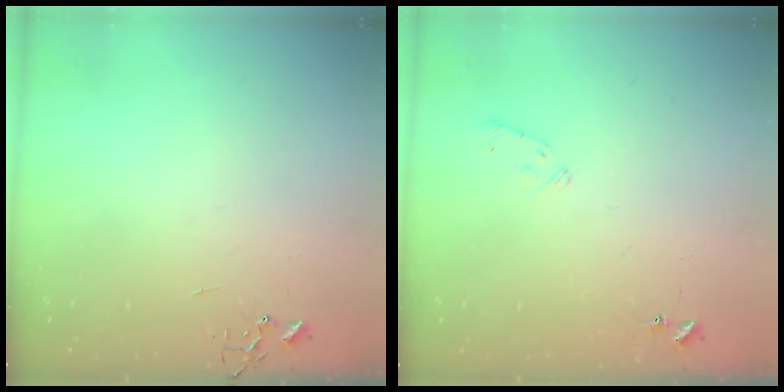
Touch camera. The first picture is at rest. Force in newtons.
{"total": 6.7, "press": 6.7, "slide": 1.0}